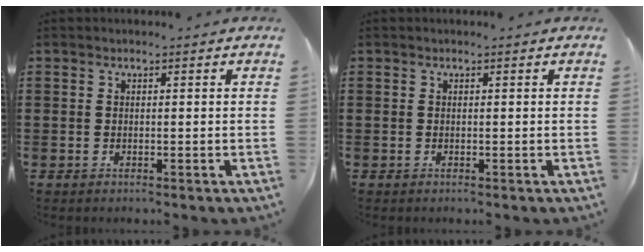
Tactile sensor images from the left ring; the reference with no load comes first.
{"total": 0.0}